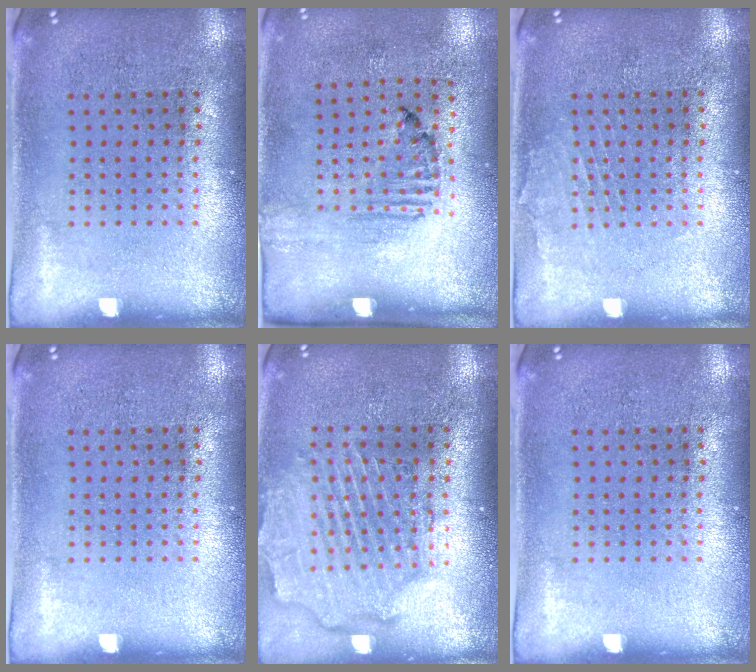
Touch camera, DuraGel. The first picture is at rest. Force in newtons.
{"total": 1.6, "press": 1.1, "slide": 1.2}
{"total": 1.0, "press": 1.0, "slide": 0.1}
{"total": 0.0}
{"total": 2.6, "press": 2.2, "slide": 1.3}
{"total": 0.0}